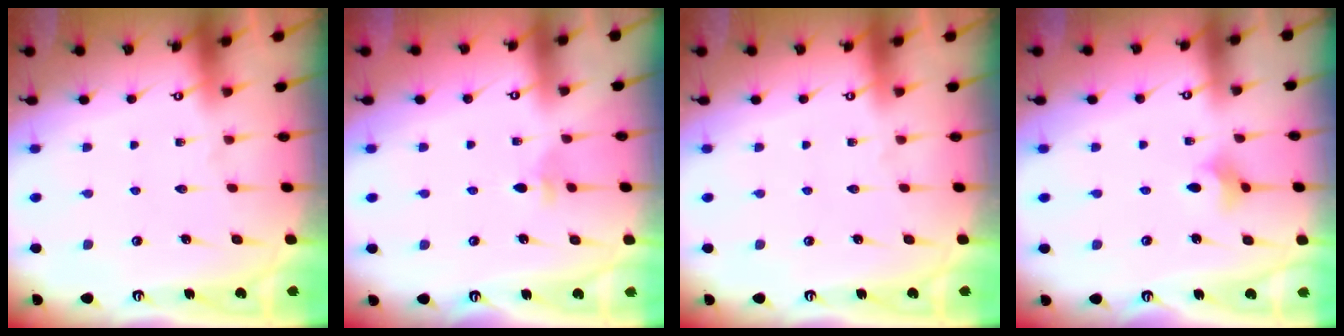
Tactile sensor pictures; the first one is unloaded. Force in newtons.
{"total": 2.9, "press": 2.8, "slide": 0.8}
{"total": 0.0}
{"total": 4.2, "press": 4.2, "slide": 0.7}